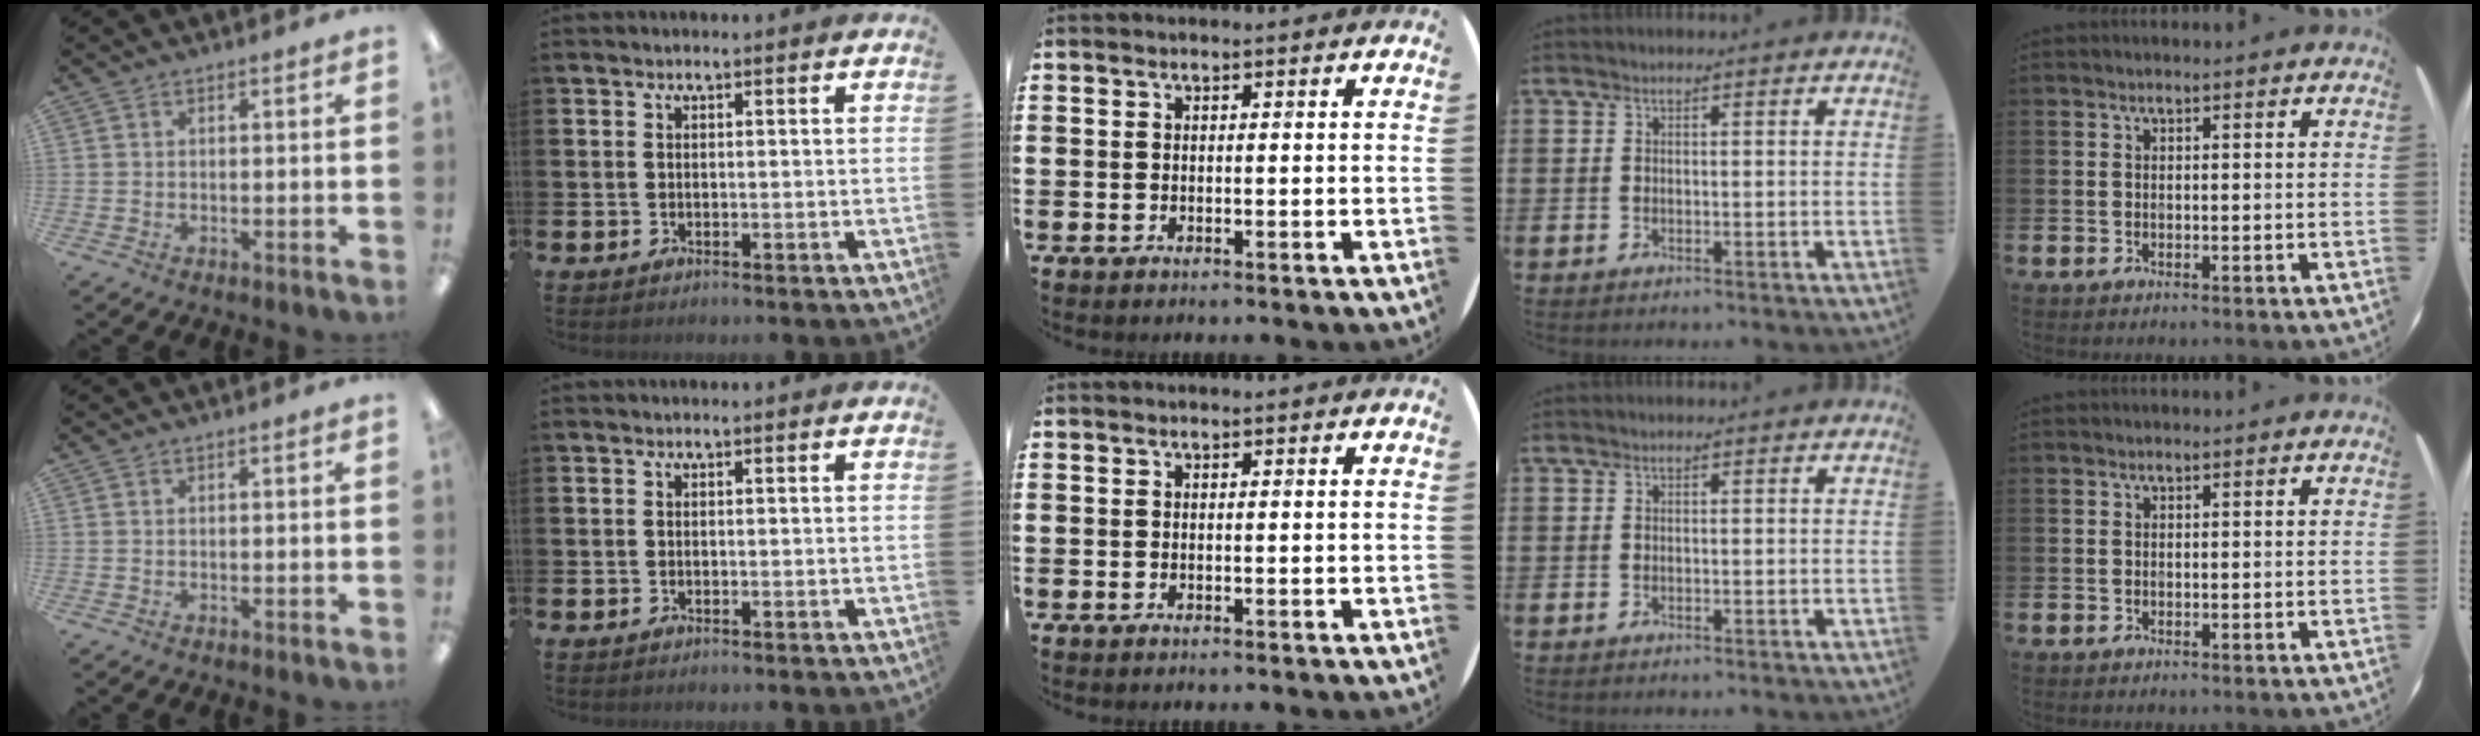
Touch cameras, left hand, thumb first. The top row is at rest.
{}